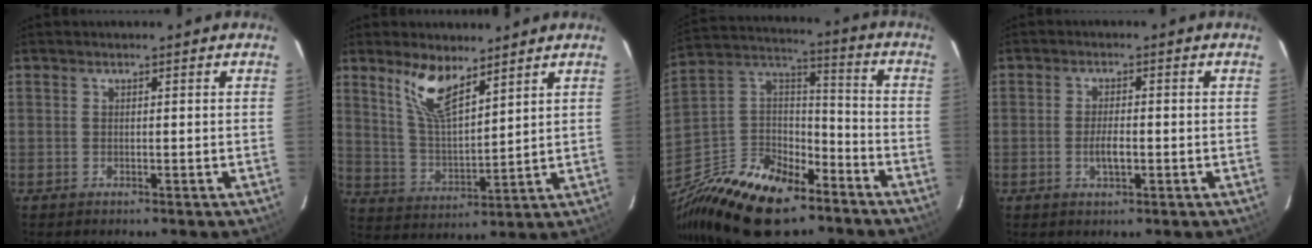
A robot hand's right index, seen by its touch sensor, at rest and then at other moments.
{"total": 9.5, "force": [6.5, 3.1, 6.3], "torque": [-0.124, 0.002, 0.133]}
{"total": 25.8, "force": [-17.0, 12.7, 14.7], "torque": [-0.328, 0.004, -0.291]}
{"total": 3.3, "force": [-0.9, 1.3, 3.0], "torque": [-0.057, -0.004, -0.014]}